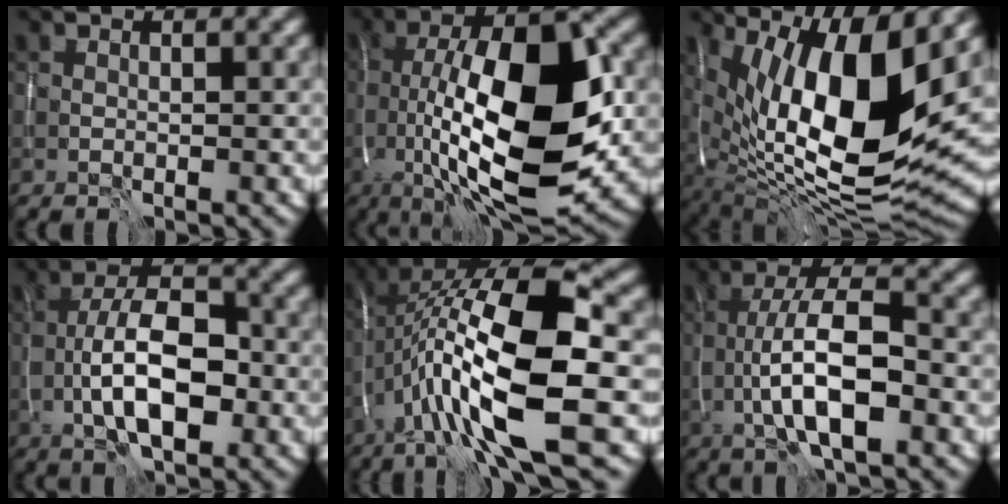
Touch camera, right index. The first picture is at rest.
{"total": 14.8, "force": [-1.5, 5.8, 13.5], "torque": [-0.221, 0.006, -0.031]}
{"total": 15.3, "force": [3.9, 5.5, 13.8], "torque": [-0.233, 0.002, 0.062]}
{"total": 7.9, "force": [-2.6, 3.4, 6.6], "torque": [-0.113, 0.014, -0.051]}
{"total": 16.3, "force": [-2.6, 5.2, 15.2], "torque": [-0.291, 0.022, -0.047]}
{"total": 7.8, "force": [-2.3, 2.6, 7.0], "torque": [-0.121, 0.013, -0.046]}